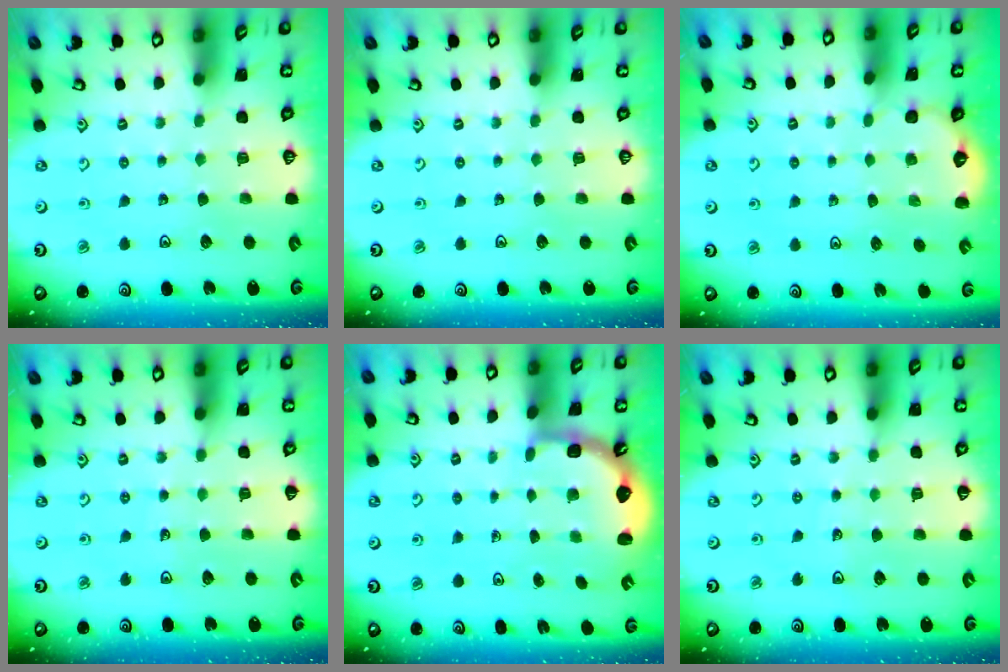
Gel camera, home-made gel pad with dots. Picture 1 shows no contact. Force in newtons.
{"total": 0.0}
{"total": 1.9, "press": 0.5, "slide": 1.9}
{"total": 3.6, "press": 3.6, "slide": 0.4}
{"total": 2.5, "press": 2.1, "slide": 1.3}
{"total": 3.7, "press": 3.2, "slide": 1.9}